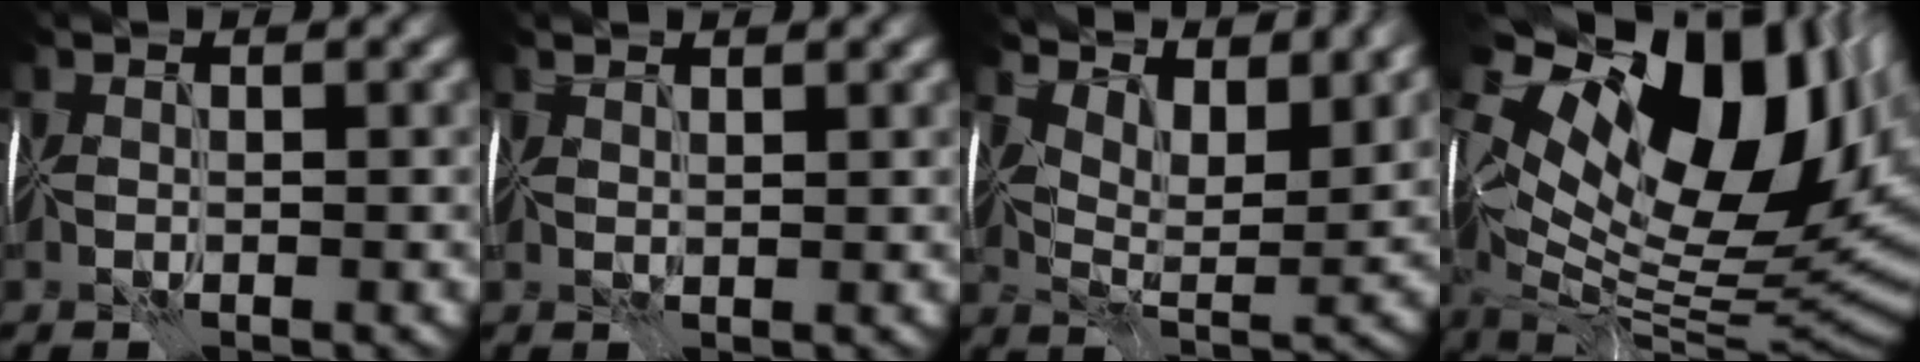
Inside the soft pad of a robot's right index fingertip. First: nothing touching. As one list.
[{"total": 1.6, "force": [1.5, 0.3, 0.4], "torque": [-0.012, 0.007, 0.026]}, {"total": 10.1, "force": [8.5, 2.9, 4.7], "torque": [-0.096, 0.002, 0.121]}, {"total": 17.8, "force": [4.6, 8.9, 14.7], "torque": [-0.224, 0.029, 0.074]}]